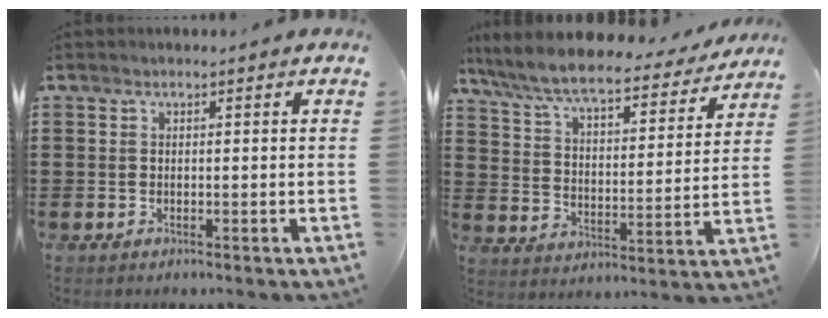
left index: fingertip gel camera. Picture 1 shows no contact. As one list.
[{"total": 8.0, "force": [7.2, 0.9, 3.6], "torque": [-0.099, -0.039, 0.122]}]